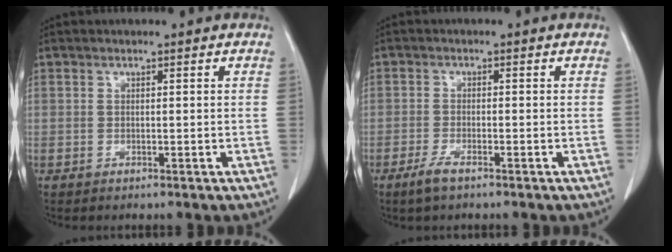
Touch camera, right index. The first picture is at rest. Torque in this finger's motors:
{"motor_torque": [0.28, -0.26, 0.14, 0.04]}